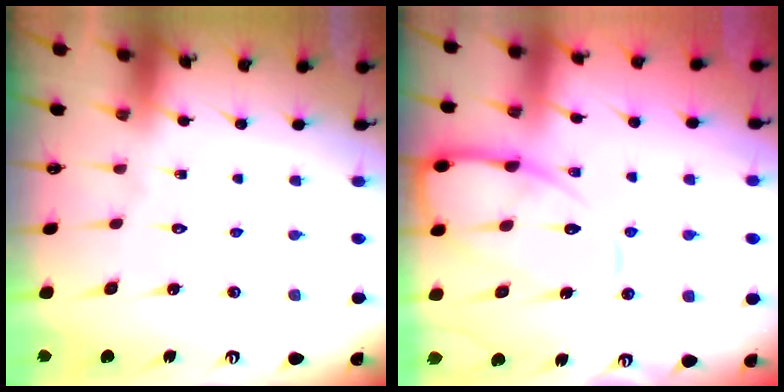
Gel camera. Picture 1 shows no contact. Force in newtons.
{"total": 12.5, "press": 12.4, "slide": 1.2}